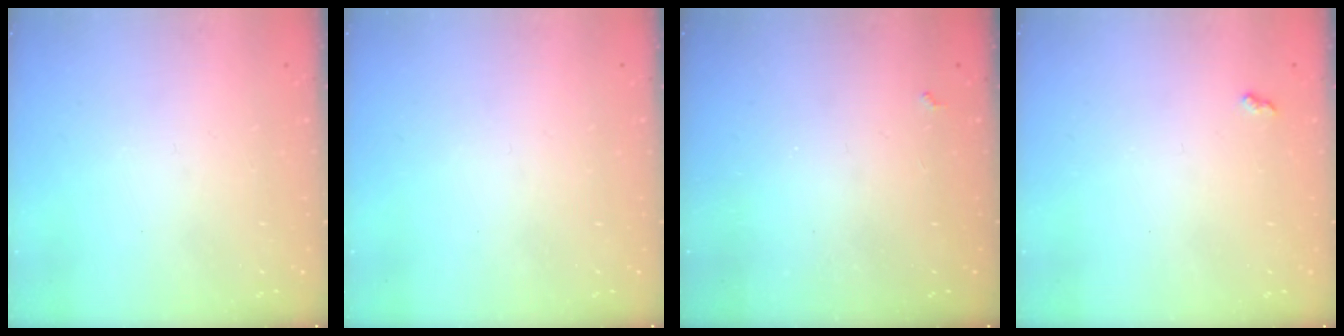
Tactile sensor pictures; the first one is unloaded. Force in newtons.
{"total": 0.0}
{"total": 3.5, "press": 3.5, "slide": 0.5}
{"total": 3.9, "press": 3.9, "slide": 0.5}